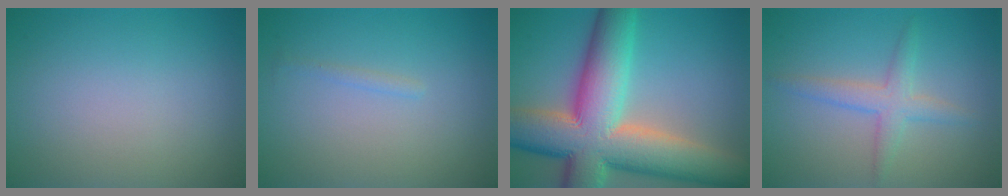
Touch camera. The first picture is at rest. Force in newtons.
{"total": 0.6, "press": 0.6, "slide": 0.0}
{"total": 14.6, "press": 14.6, "slide": 1.0}
{"total": 2.7, "press": 2.7, "slide": 0.1}